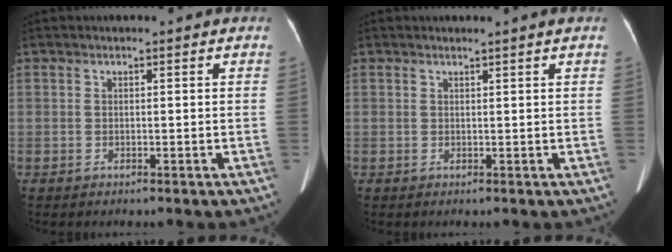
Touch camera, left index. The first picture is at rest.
{"total": 1.1, "force": [0.9, -0.3, 0.4], "torque": [-0.016, -0.002, 0.021]}